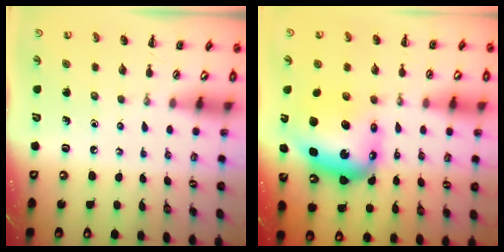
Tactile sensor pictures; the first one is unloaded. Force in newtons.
{"total": 10.2, "press": 9.8, "slide": 3.0}